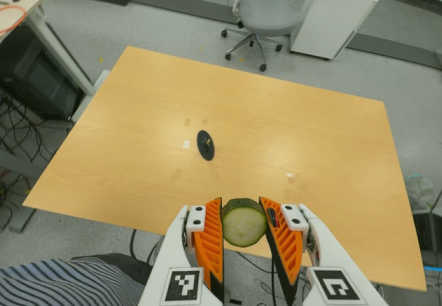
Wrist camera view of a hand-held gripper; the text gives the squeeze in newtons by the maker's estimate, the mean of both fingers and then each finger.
{"total": 11.5, "left": 10.7, "right": 12.2}